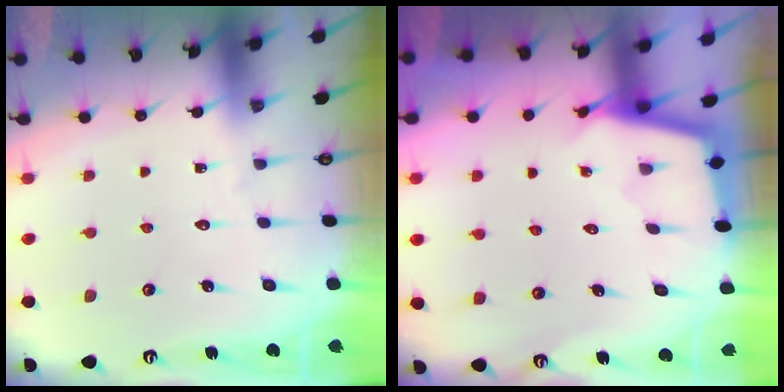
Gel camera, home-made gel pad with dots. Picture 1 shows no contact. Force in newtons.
{"total": 2.3, "press": 2.3, "slide": 0.2}